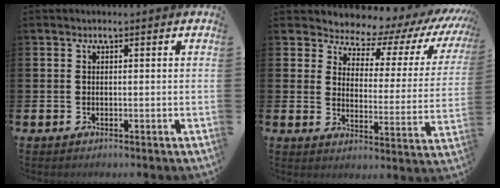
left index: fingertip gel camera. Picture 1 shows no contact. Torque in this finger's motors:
{"motor_torque": [1.49, -0.65, 0.32, 0.00]}